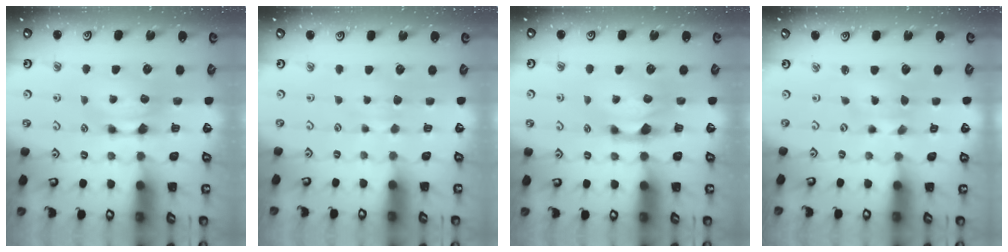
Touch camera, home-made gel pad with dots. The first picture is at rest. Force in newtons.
{"total": 3.1, "press": 3.1, "slide": 0.3}
{"total": 1.3, "press": 0.4, "slide": 1.3}
{"total": 2.8, "press": 2.6, "slide": 1.0}